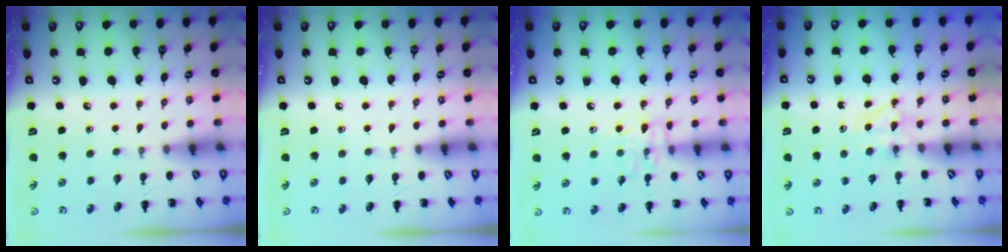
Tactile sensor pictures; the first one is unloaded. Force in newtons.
{"total": 0.0}
{"total": 8.8, "press": 8.8, "slide": 0.6}
{"total": 3.3, "press": 3.1, "slide": 1.2}